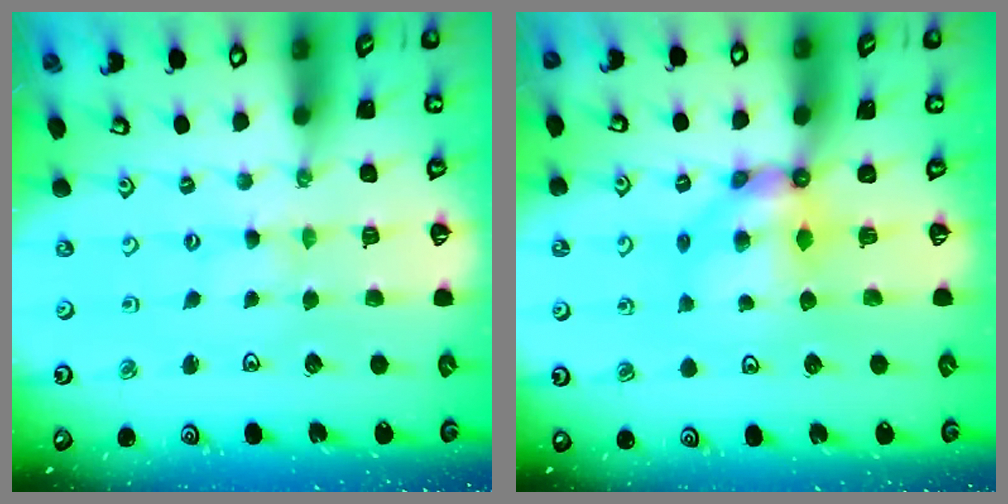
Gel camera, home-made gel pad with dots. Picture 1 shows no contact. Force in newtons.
{"total": 6.9, "press": 6.8, "slide": 0.5}